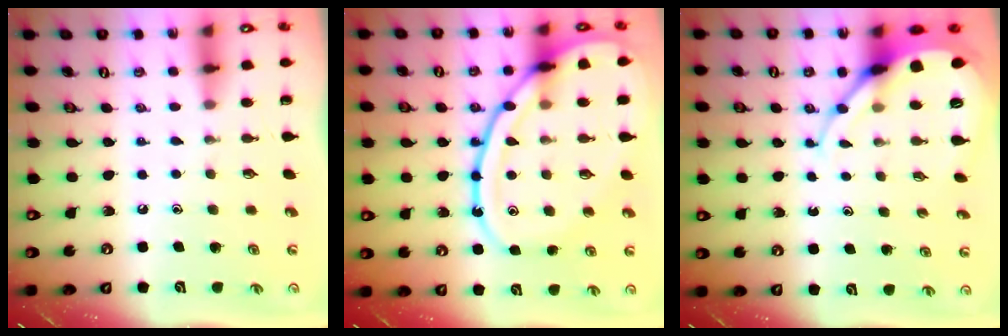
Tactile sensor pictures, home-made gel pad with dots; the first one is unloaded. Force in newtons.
{"total": 20.7, "press": 20.6, "slide": 2.0}
{"total": 9.9, "press": 9.8, "slide": 1.2}